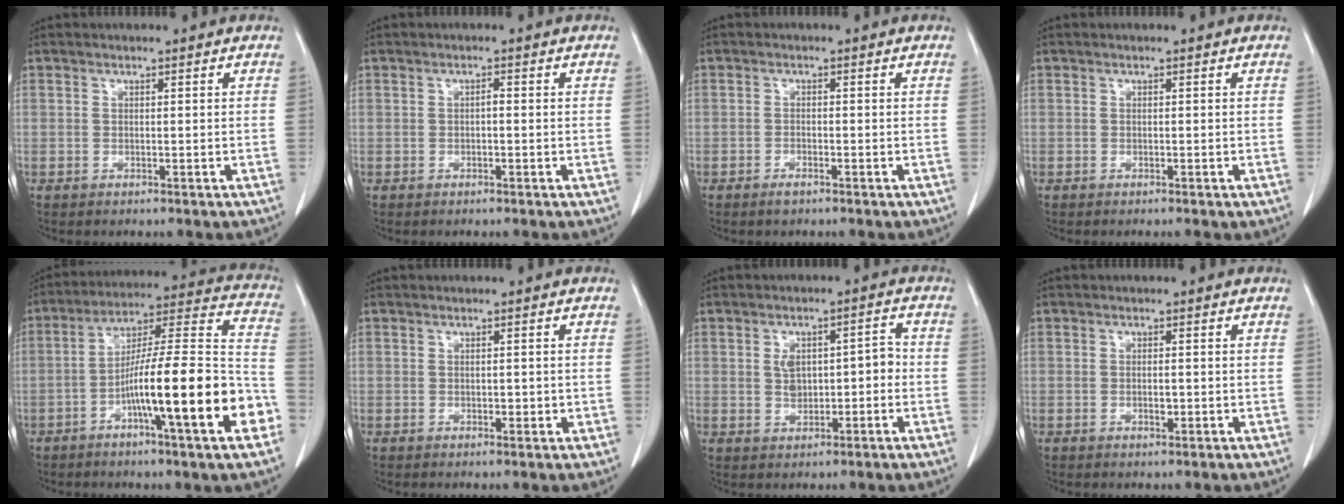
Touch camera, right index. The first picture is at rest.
{"total": 0.7, "force": [-0.1, 0.2, 0.6], "torque": [-0.012, 0.003, -0.003]}
{"total": 1.4, "force": [-1.1, 0.3, 0.8], "torque": [-0.021, -0.003, -0.014]}
{"total": 0.6, "force": [-0.5, 0.0, 0.3], "torque": [-0.007, -0.002, -0.007]}
{"total": 20.6, "force": [-7.2, 1.0, 19.3], "torque": [-0.271, 0.007, -0.116]}
{"total": 1.1, "force": [-0.1, 0.7, 0.8], "torque": [-0.008, 0.000, 0.001]}
{"total": 5.3, "force": [-0.3, 3.1, 4.4], "torque": [-0.067, 0.025, 0.003]}
{"total": 1.3, "force": [-0.3, 0.5, 1.1], "torque": [-0.021, 0.000, -0.003]}